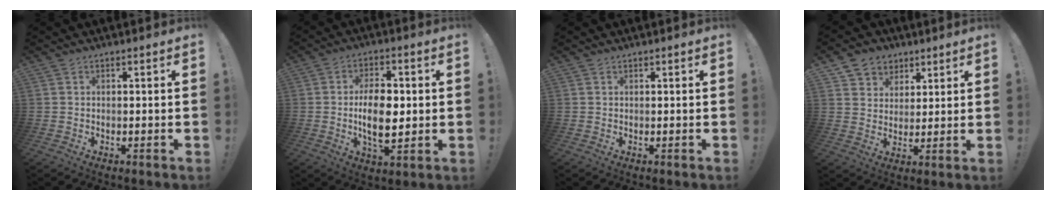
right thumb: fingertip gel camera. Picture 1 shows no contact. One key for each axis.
{"total": 12.4, "fx": -0.2, "fy": 6.6, "fz": 10.5, "tx": -0.175, "ty": -0.007, "tz": -0.013}
{"total": 0.5, "fx": 0.4, "fy": -0.1, "fz": -0.3, "tx": 0.012, "ty": -0.005, "tz": 0.008}
{"total": 7.3, "fx": 3.7, "fy": 6.2, "fz": 0.7, "tx": -0.004, "ty": -0.034, "tz": 0.074}